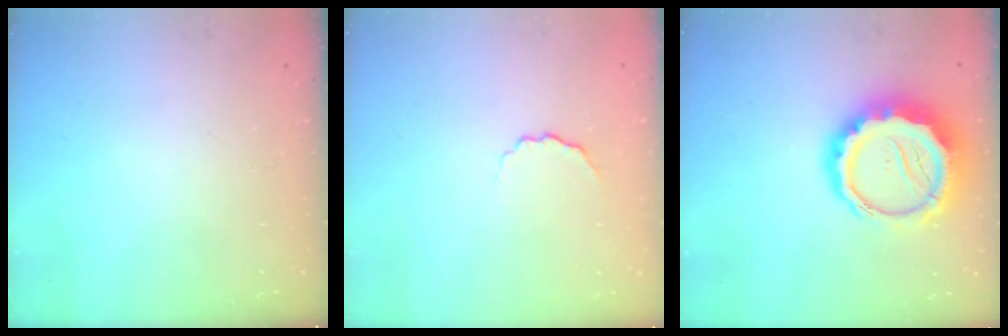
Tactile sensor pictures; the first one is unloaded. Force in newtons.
{"total": 3.9, "press": 3.8, "slide": 0.8}
{"total": 14.7, "press": 14.4, "slide": 3.1}